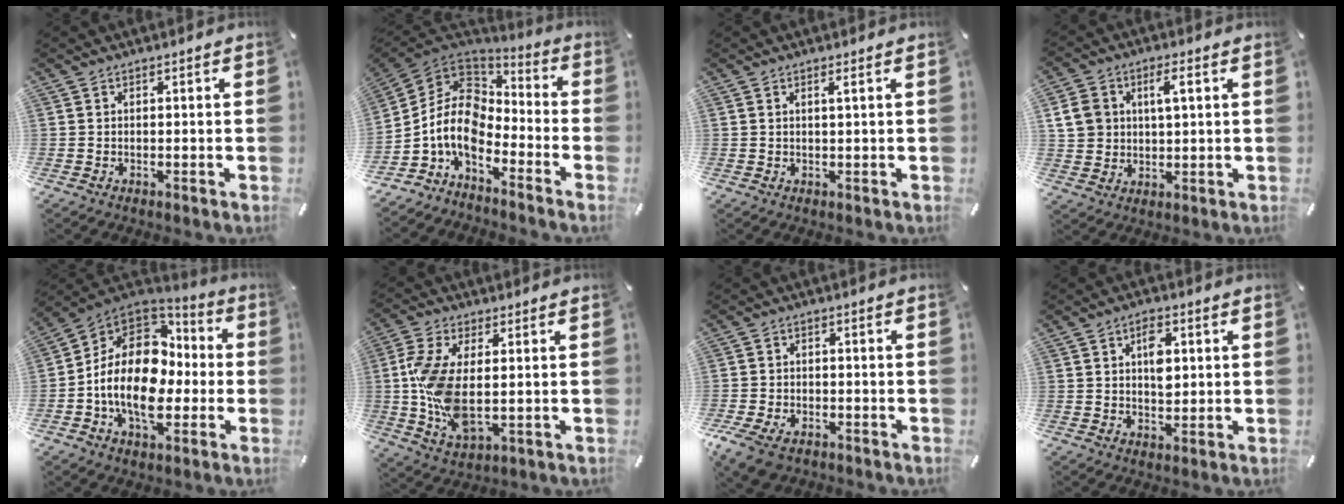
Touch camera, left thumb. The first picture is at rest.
{"total": 10.6, "force": [-4.7, 6.7, 6.8], "torque": [-0.168, 0.003, -0.099]}
{"total": 1.3, "force": [0.5, 0.1, 1.2], "torque": [-0.023, 0.000, 0.008]}
{"total": 7.7, "force": [2.5, 5.8, 4.5], "torque": [-0.096, 0.007, 0.043]}
{"total": 18.3, "force": [-3.1, 12.9, 12.6], "torque": [-0.263, 0.006, -0.055]}
{"total": 13.0, "force": [0.3, 6.5, 11.3], "torque": [-0.255, -0.016, 0.009]}
{"total": 5.9, "force": [-3.6, 3.6, 3.0], "torque": [-0.079, 0.007, -0.071]}
{"total": 6.0, "force": [1.4, 3.7, 4.5], "torque": [-0.063, -0.004, 0.017]}